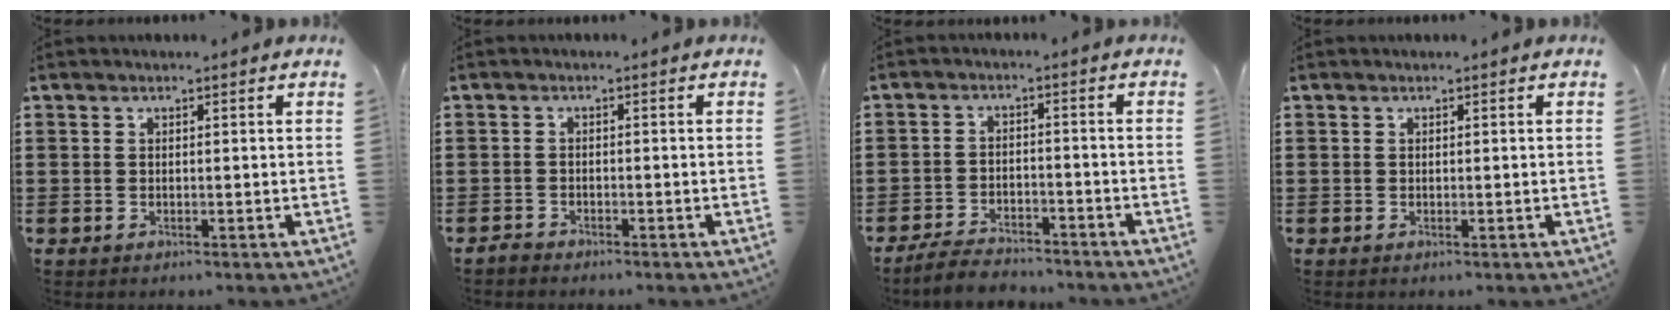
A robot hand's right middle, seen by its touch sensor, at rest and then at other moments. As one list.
[{"total": 1.2, "force": [-1.1, 0.4, 0.1], "torque": [-0.007, 0.002, -0.025]}, {"total": 4.1, "force": [-3.9, 0.8, 0.8], "torque": [-0.016, 0.009, -0.081]}, {"total": 0.0}]